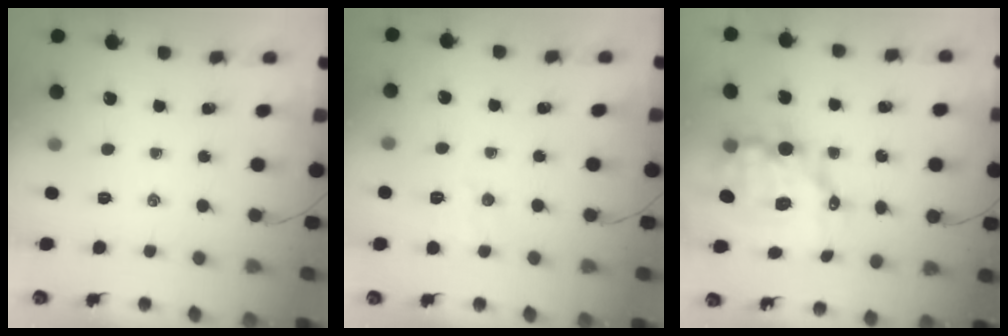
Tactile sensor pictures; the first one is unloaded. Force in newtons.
{"total": 5.2, "press": 5.0, "slide": 1.2}
{"total": 12.0, "press": 11.6, "slide": 3.0}